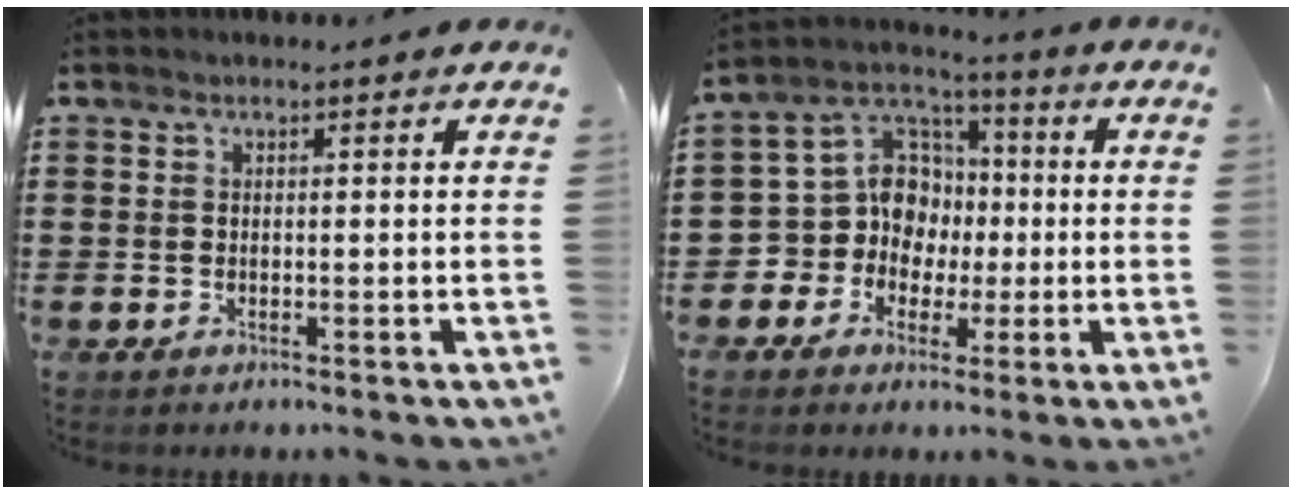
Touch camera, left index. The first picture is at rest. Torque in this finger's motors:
{"motor_torque": [0.54, 0.10, 0.31, 0.07]}